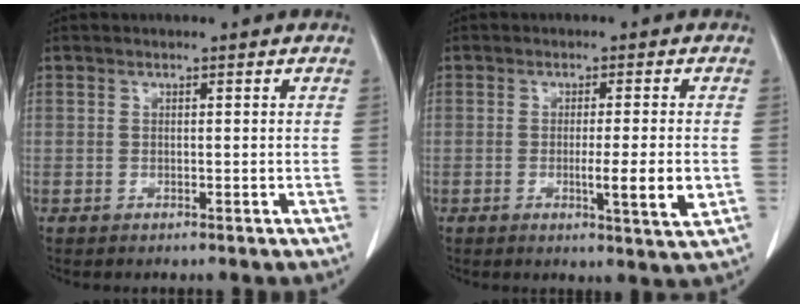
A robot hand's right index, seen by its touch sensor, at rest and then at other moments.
{"total": 6.1, "force": [-1.2, -0.3, 6.0], "torque": [-0.089, -0.014, -0.016]}